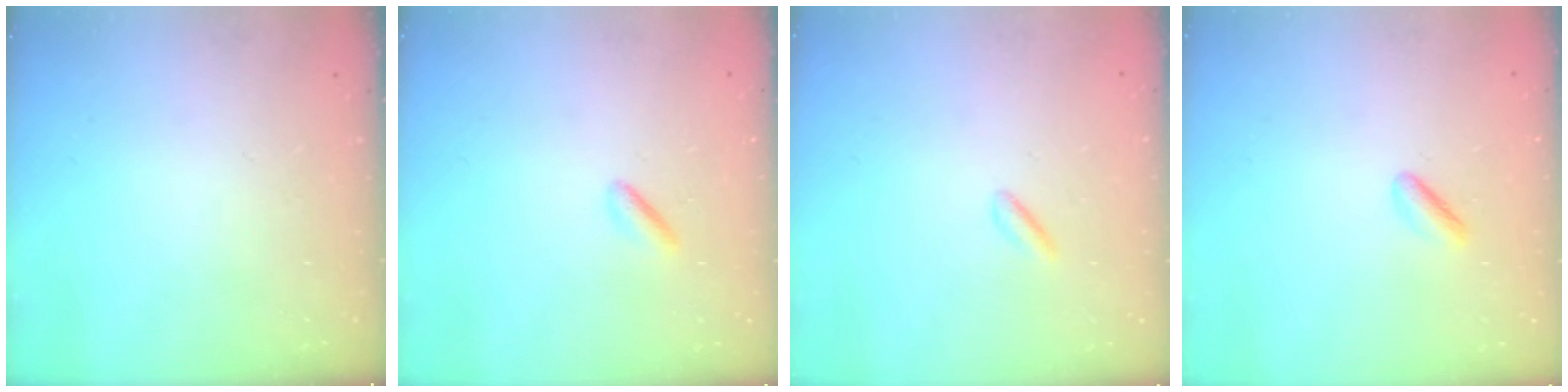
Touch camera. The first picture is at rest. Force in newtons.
{"total": 1.6, "press": 1.5, "slide": 0.6}
{"total": 1.5, "press": 1.3, "slide": 0.8}
{"total": 1.9, "press": 1.6, "slide": 1.0}